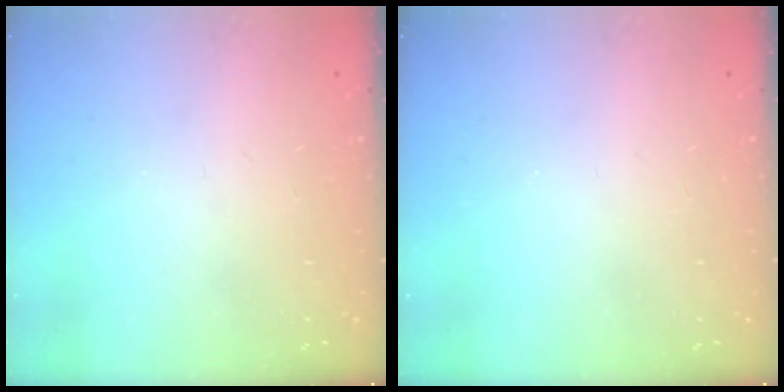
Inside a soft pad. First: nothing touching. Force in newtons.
{"total": 0.0}